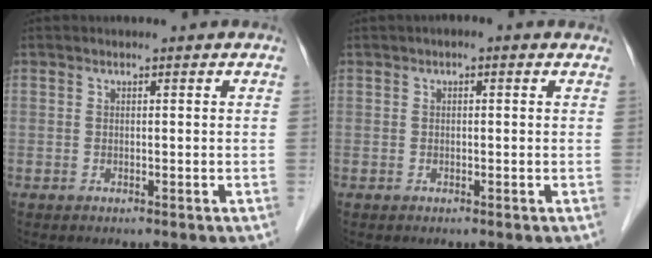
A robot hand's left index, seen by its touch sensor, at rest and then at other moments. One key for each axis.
{"total": 1.4, "fx": 0.7, "fy": 0.5, "fz": 1.0, "tx": -0.018, "ty": 0.016, "tz": 0.003}